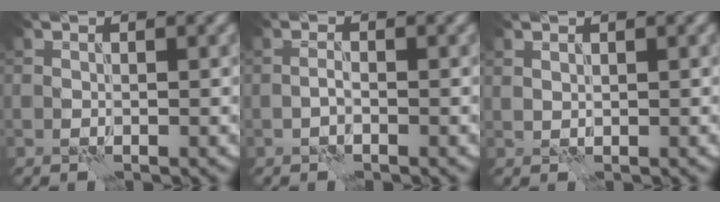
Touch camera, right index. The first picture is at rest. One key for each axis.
{"total": 0.6, "fx": -0.5, "fy": 0.0, "fz": 0.4, "tx": -0.008, "ty": 0.004, "tz": -0.012}
{"total": 0.7, "fx": 0.7, "fy": 0.0, "fz": 0.1, "tx": -0.005, "ty": -0.001, "tz": 0.014}